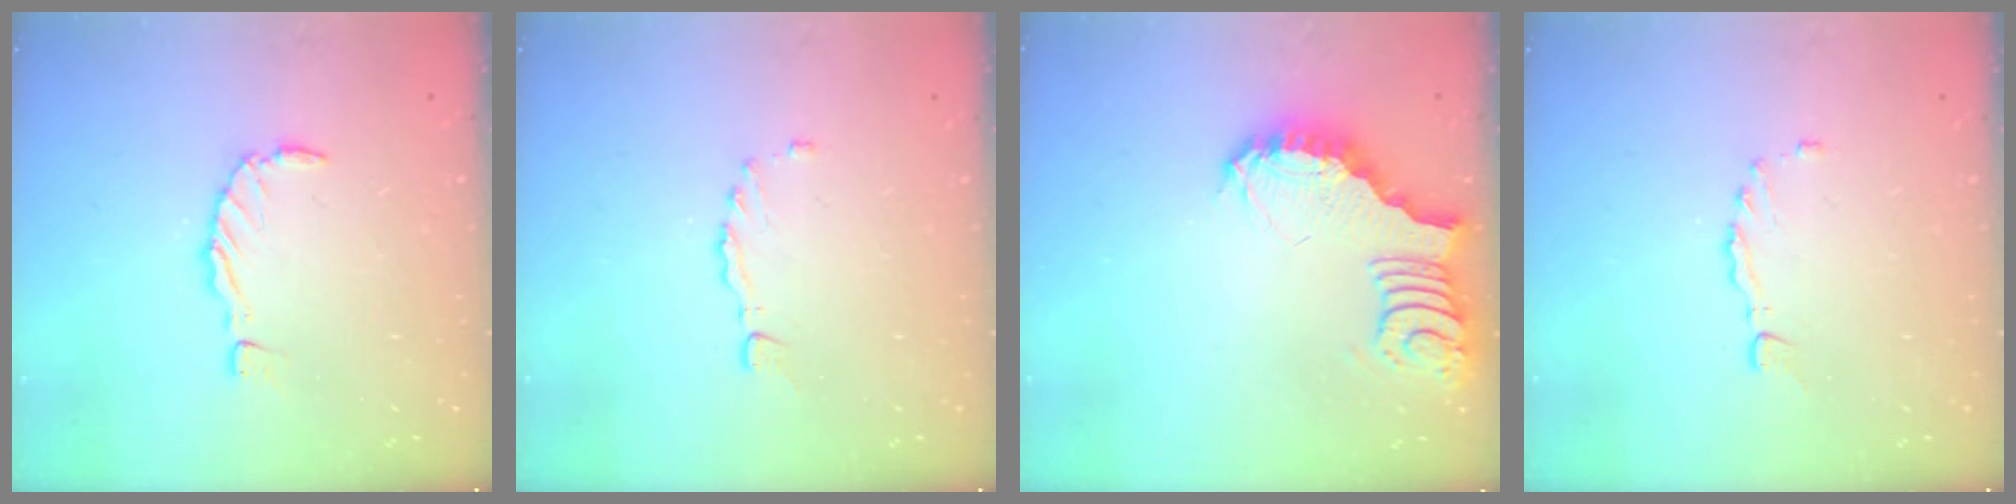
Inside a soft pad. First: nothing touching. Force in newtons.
{"total": 1.5, "press": 1.4, "slide": 0.4}
{"total": 3.5, "press": 3.5, "slide": 0.6}
{"total": 1.5, "press": 1.4, "slide": 0.4}